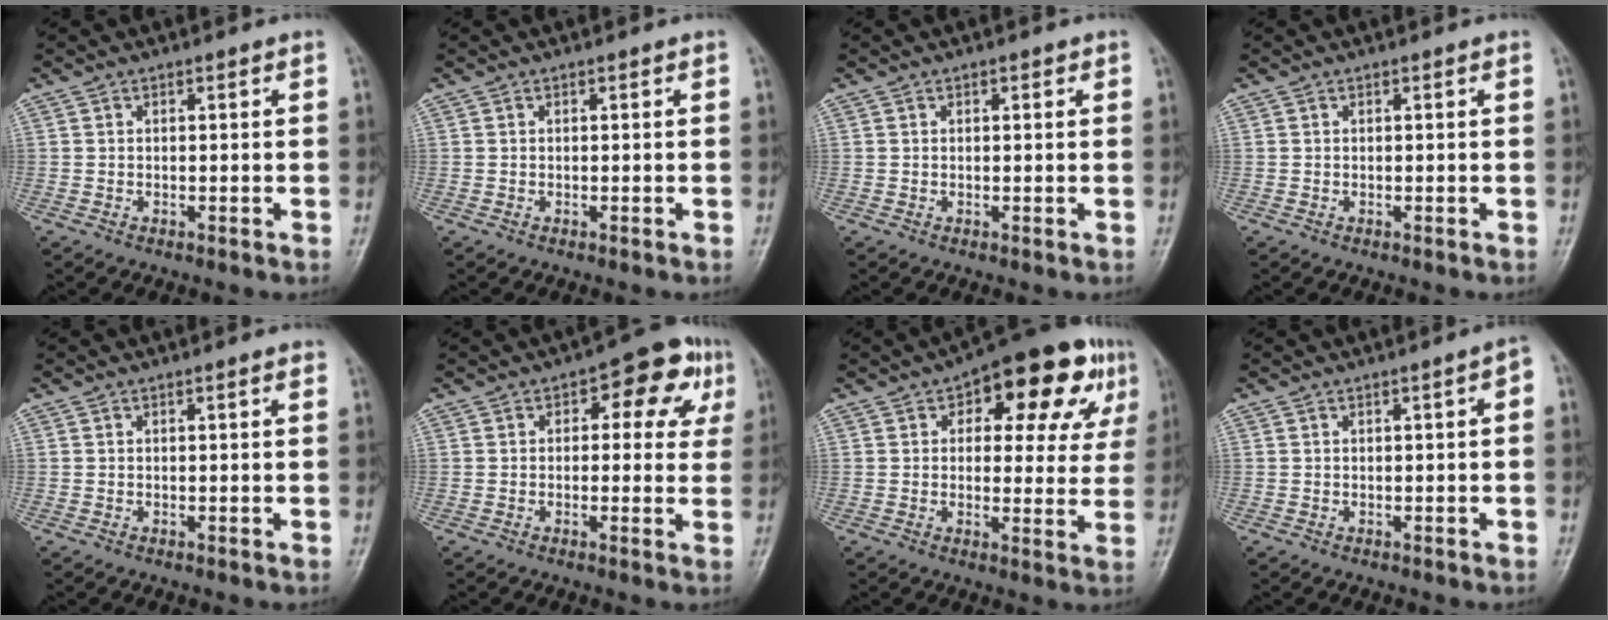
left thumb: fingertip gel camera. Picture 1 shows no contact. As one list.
[{"total": 0.0}, {"total": 0.8, "force": [0.5, 0.6, 0.4], "torque": [0.000, 0.001, 0.003]}, {"total": 0.0}, {"total": 0.8, "force": [0.3, 0.1, 0.8], "torque": [-0.014, 0.001, 0.003]}, {"total": 9.8, "force": [3.2, 5.7, 7.3], "torque": [-0.036, 0.019, 0.028]}, {"total": 16.6, "force": [7.0, 8.5, 12.4], "torque": [-0.105, 0.005, 0.083]}, {"total": 2.1, "force": [0.1, 0.6, 2.1], "torque": [-0.025, 0.010, -0.001]}]